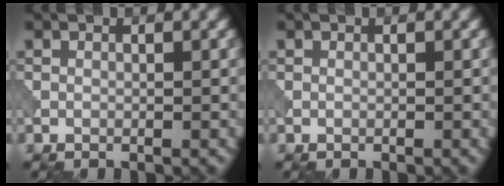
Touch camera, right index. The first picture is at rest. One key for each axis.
{"total": 0.0}